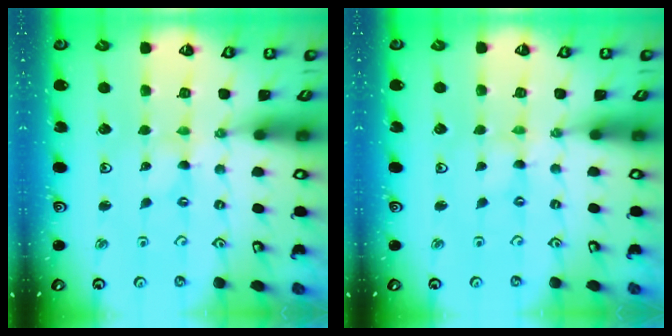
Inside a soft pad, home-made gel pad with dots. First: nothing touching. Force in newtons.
{"total": 0.0}